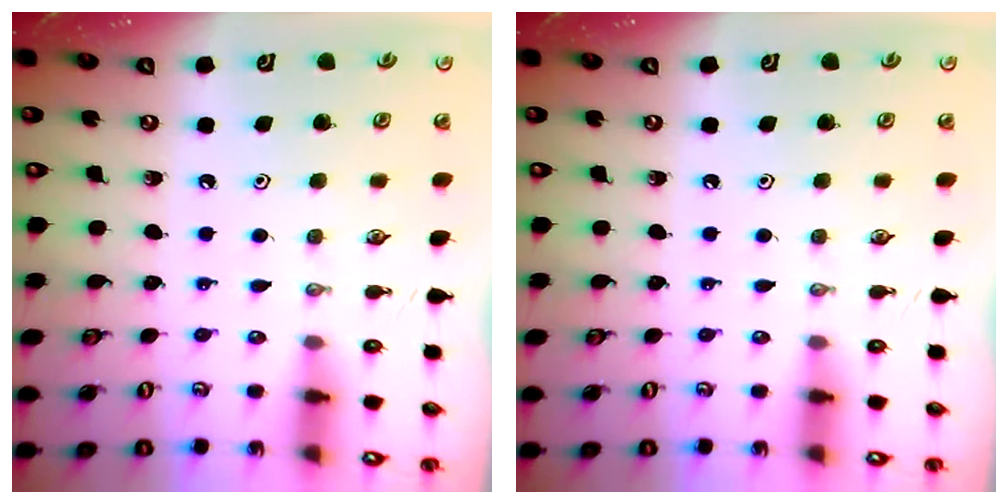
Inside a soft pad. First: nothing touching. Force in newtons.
{"total": 0.0}